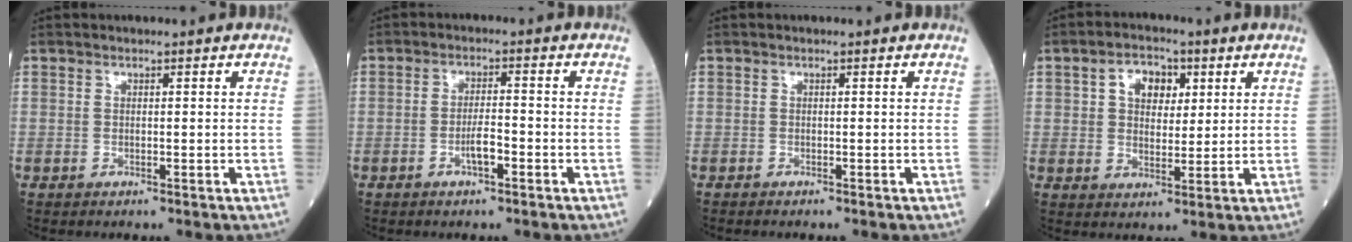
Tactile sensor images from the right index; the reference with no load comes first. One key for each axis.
{"total": 3.2, "fx": -1.5, "fy": 0.6, "fz": 2.8, "tx": -0.047, "ty": 0.002, "tz": -0.029}
{"total": 0.5, "fx": -0.5, "fy": 0.0, "fz": 0.0, "tx": 0.000, "ty": 0.000, "tz": -0.013}
{"total": 6.0, "fx": 2.2, "fy": 3.9, "fz": 4.0, "tx": -0.065, "ty": 0.016, "tz": 0.037}